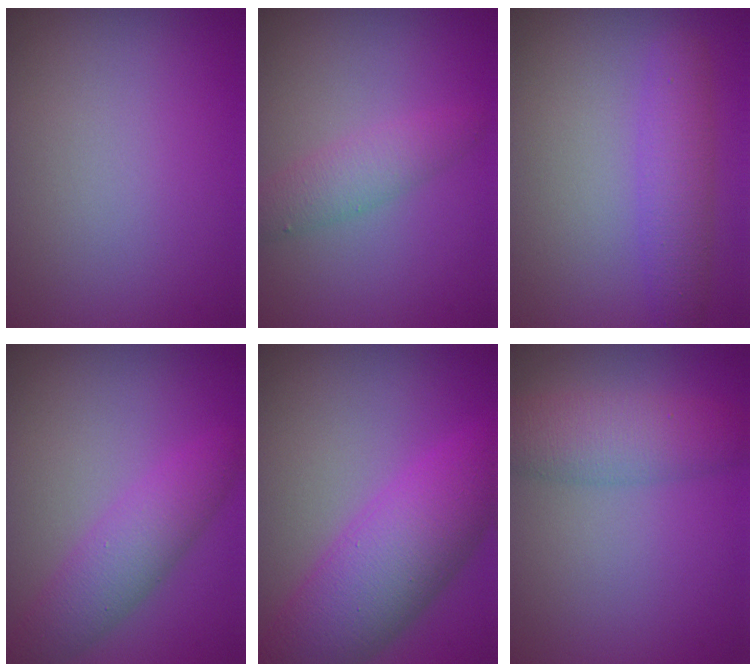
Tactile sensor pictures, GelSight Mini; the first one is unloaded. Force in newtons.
{"total": 2.4, "press": 2.4, "slide": 0.1}
{"total": 3.1, "press": 3.1, "slide": 0.0}
{"total": 3.9, "press": 3.9, "slide": 0.0}
{"total": 8.3, "press": 8.3, "slide": 0.4}
{"total": 4.4, "press": 4.4, "slide": 0.1}